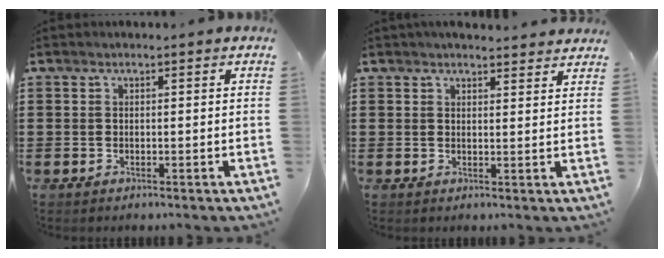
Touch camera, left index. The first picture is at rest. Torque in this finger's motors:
{"motor_torque": [0.40, -1.74, -0.57, -0.21]}